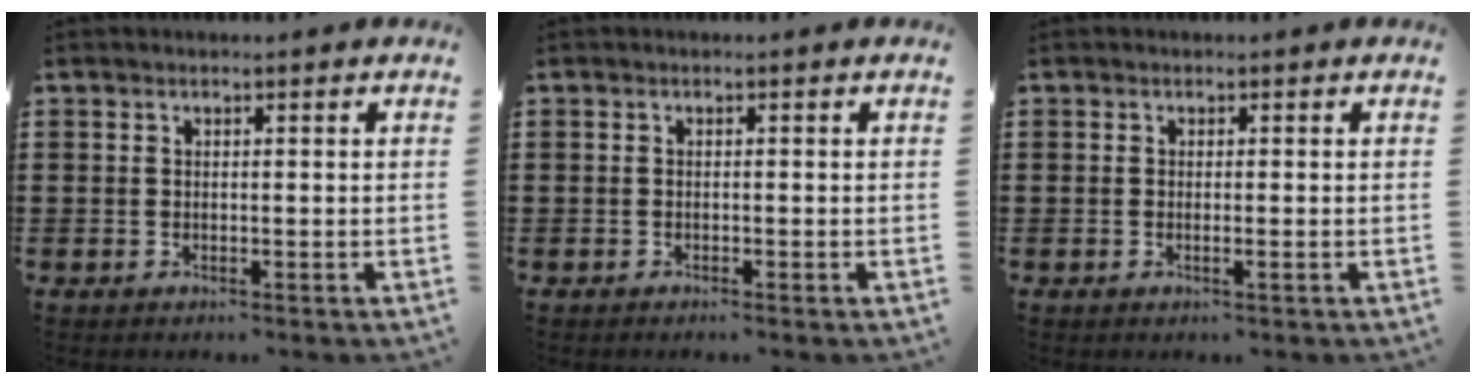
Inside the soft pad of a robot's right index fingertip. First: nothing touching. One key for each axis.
{"total": 0.6, "fx": -0.6, "fy": -0.2, "fz": 0.2, "tx": -0.004, "ty": -0.003, "tz": -0.011}
{"total": 0.7, "fx": -0.4, "fy": -0.1, "fz": 0.5, "tx": -0.007, "ty": -0.005, "tz": -0.006}